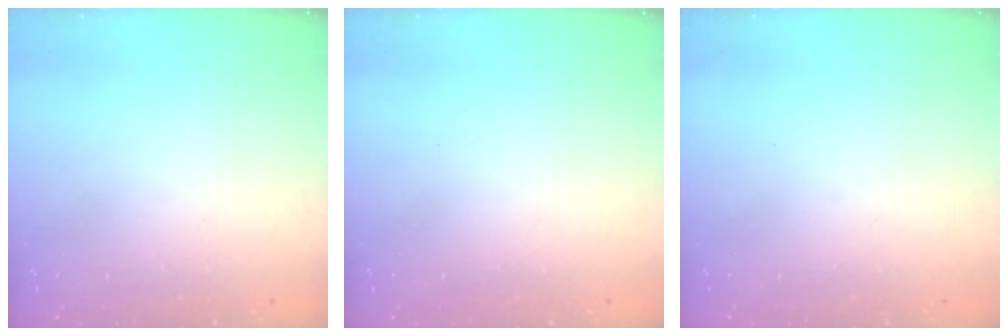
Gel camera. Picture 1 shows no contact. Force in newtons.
{"total": 0.0}
{"total": 0.0}